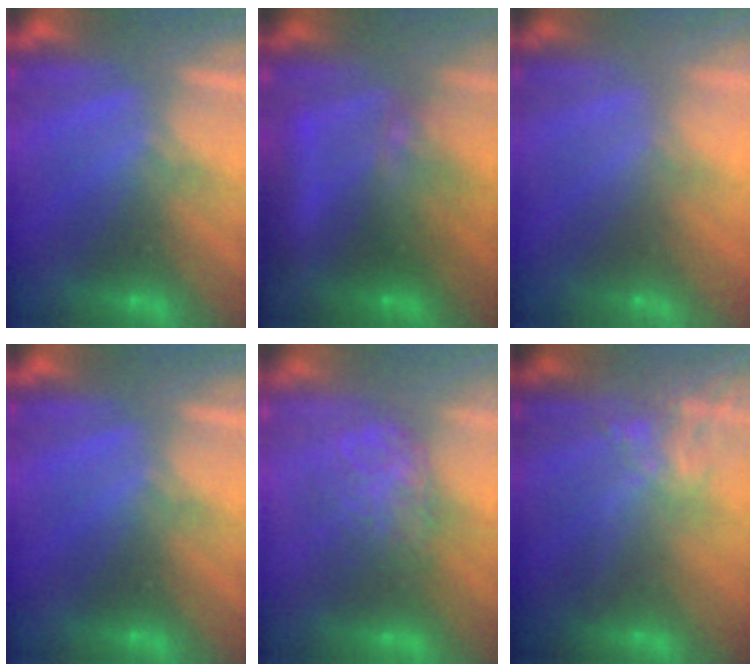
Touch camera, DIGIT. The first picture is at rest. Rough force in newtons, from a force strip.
{"total": 7.4}
{"total": 8.5}
{"total": 0.0}
{"total": 7.5}
{"total": 9.6}